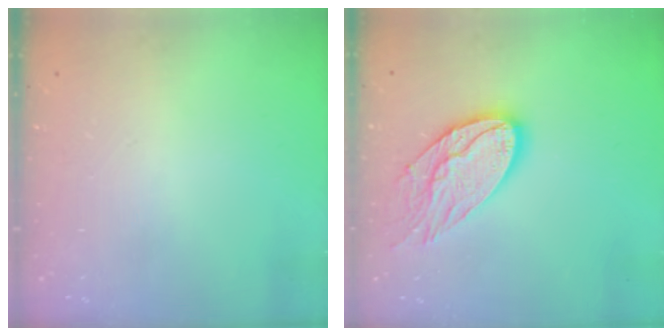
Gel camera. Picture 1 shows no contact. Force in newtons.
{"total": 14.7, "press": 14.6, "slide": 0.9}